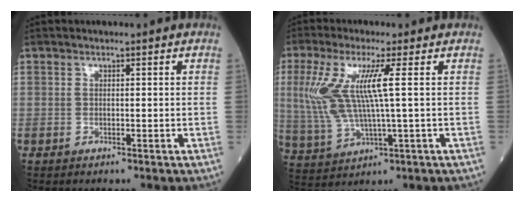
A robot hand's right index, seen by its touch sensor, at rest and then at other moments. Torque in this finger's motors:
{"motor_torque": [0.34, 0.20, 0.42, 0.21]}